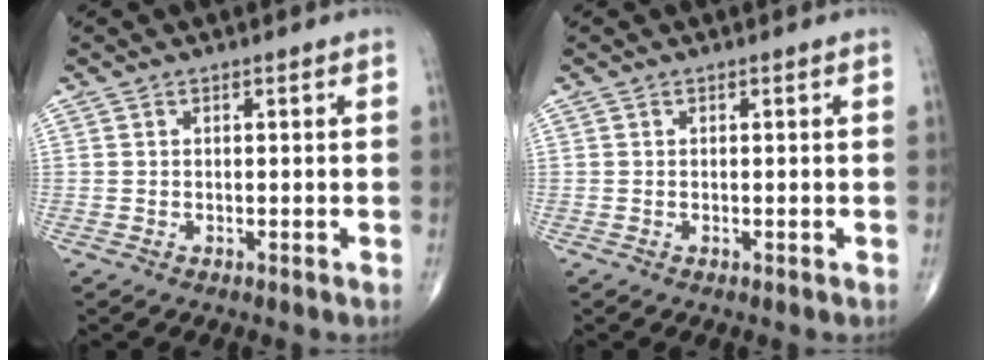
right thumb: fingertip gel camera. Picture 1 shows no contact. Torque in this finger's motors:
{"motor_torque": [0.37, 0.04, -0.21, -0.37, 0.01]}